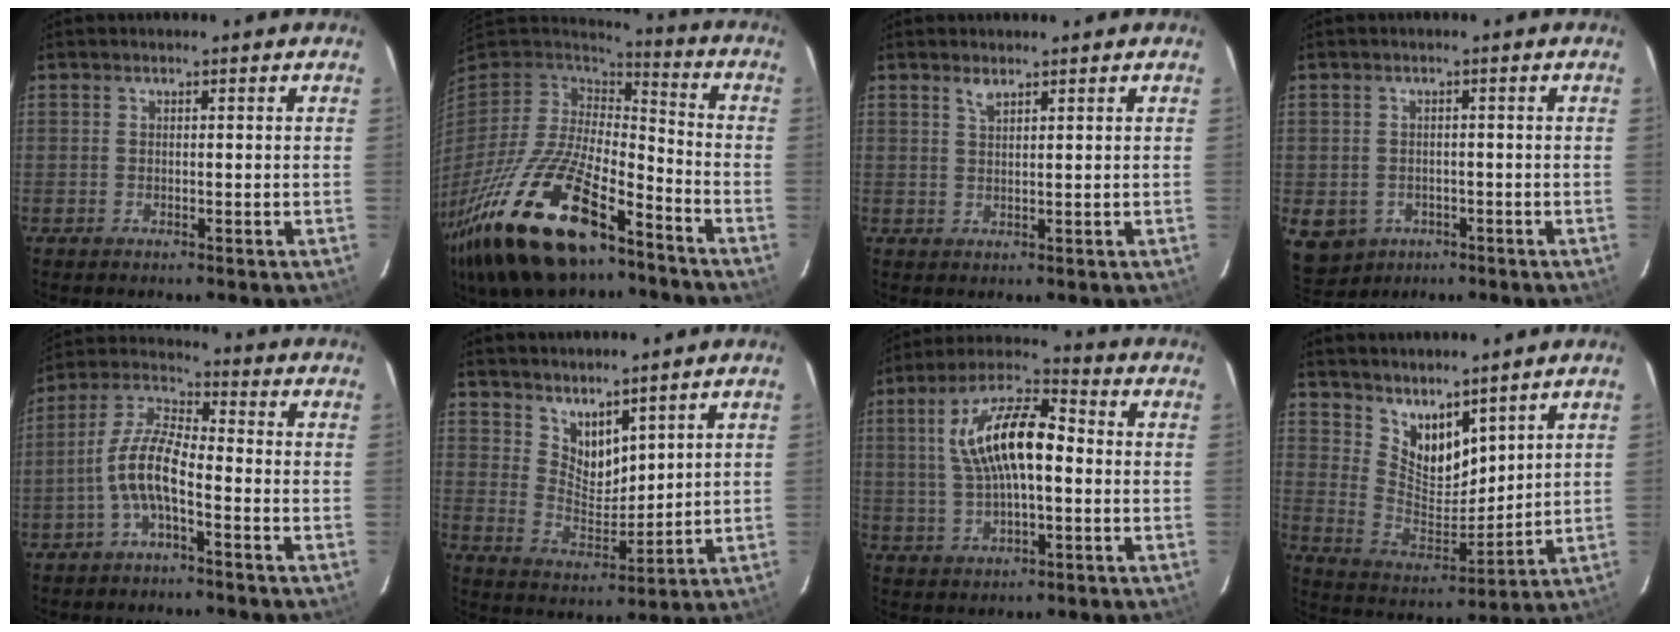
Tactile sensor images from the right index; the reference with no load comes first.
{"total": 28.2, "force": [-17.4, 11.1, 19.2], "torque": [-0.396, -0.052, -0.299]}
{"total": 1.7, "force": [1.3, 0.4, 1.1], "torque": [-0.020, 0.002, 0.023]}
{"total": 7.5, "force": [-2.8, 6.4, 2.7], "torque": [-0.067, 0.002, -0.025]}
{"total": 8.4, "force": [-3.3, 2.5, 7.3], "torque": [-0.161, 0.015, -0.066]}
{"total": 7.2, "force": [5.7, 3.3, 2.9], "torque": [-0.042, -0.002, 0.114]}
{"total": 14.5, "force": [1.1, 5.8, 13.3], "torque": [-0.251, 0.023, 0.019]}
{"total": 10.6, "force": [8.2, 4.8, 4.7], "torque": [-0.085, -0.004, 0.165]}